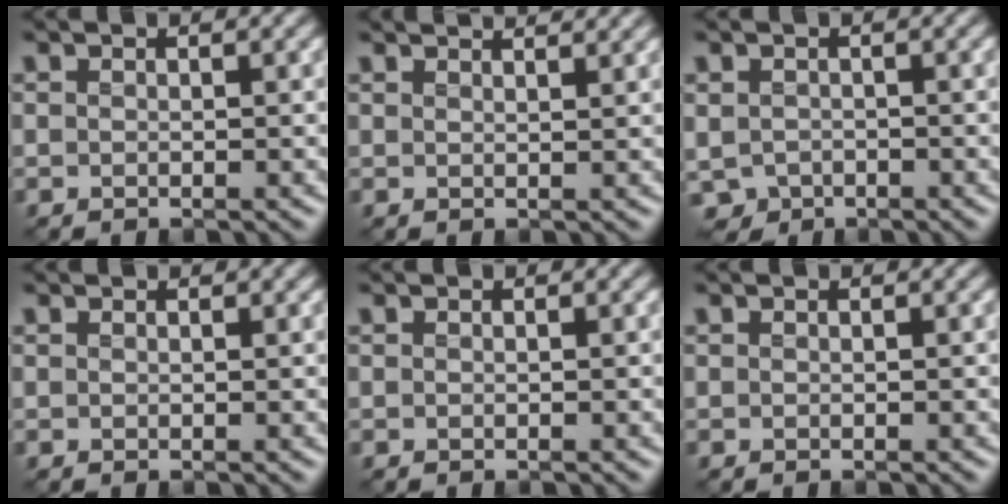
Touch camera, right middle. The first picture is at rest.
{"total": 3.5, "force": [3.0, 1.0, 1.5], "torque": [-0.009, 0.019, 0.014]}
{"total": 2.3, "force": [-1.1, 1.8, 1.0], "torque": [-0.022, -0.009, -0.024]}
{"total": 0.7, "force": [0.6, 0.3, 0.0], "torque": [-0.005, -0.002, 0.010]}
{"total": 0.0}
{"total": 0.0}